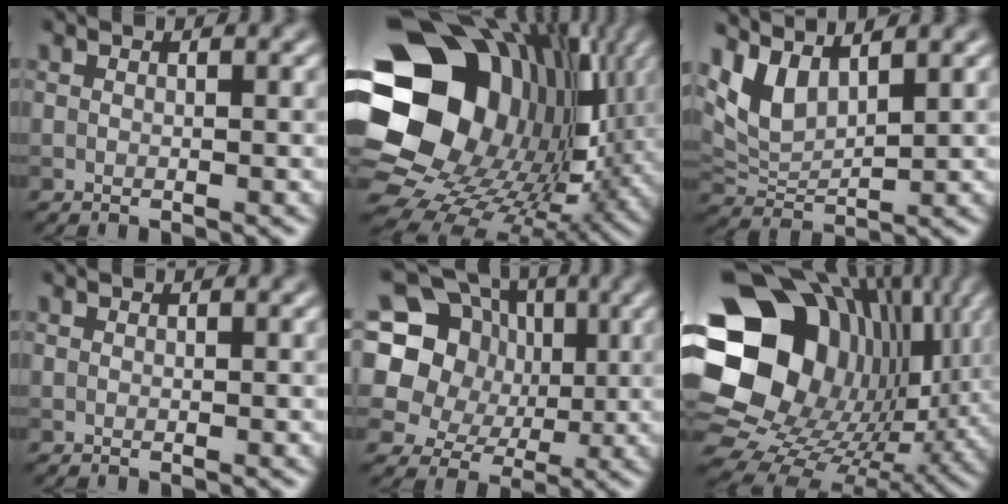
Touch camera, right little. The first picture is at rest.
{"total": 22.1, "force": [2.7, 17.7, 12.9], "torque": [-0.269, -0.035, 0.049]}
{"total": 4.2, "force": [2.8, 1.8, 2.6], "torque": [-0.062, -0.005, 0.060]}
{"total": 0.0}
{"total": 17.5, "force": [4.3, 15.5, 7.0], "torque": [-0.162, 0.039, 0.055]}
{"total": 19.7, "force": [2.7, 15.8, 11.5], "torque": [-0.227, -0.018, 0.074]}